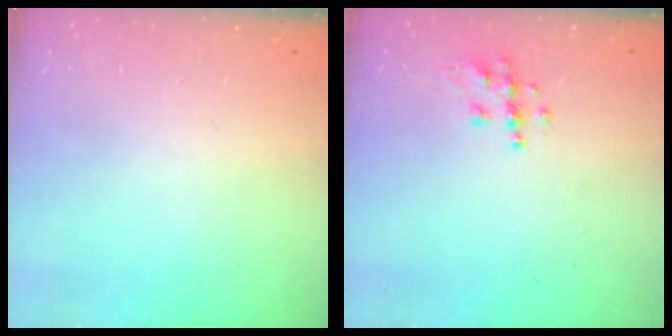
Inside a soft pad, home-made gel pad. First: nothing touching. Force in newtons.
{"total": 7.8, "press": 7.8, "slide": 0.2}